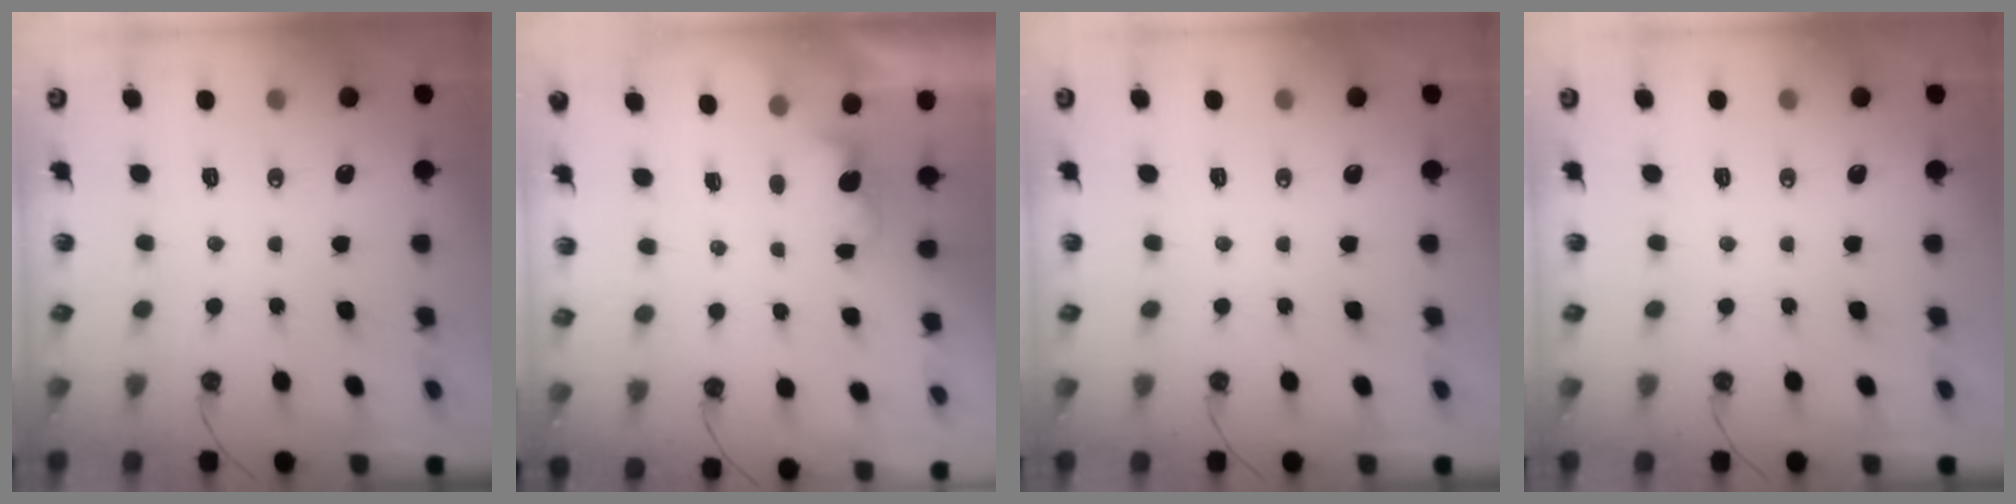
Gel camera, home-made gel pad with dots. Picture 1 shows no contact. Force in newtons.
{"total": 1.2, "press": 0.9, "slide": 0.7}
{"total": 0.0}
{"total": 0.0}